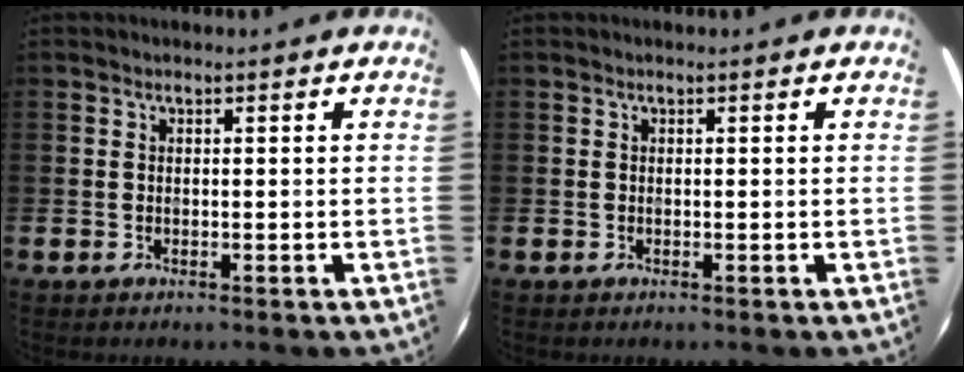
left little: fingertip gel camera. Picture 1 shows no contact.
{"total": 0.0}